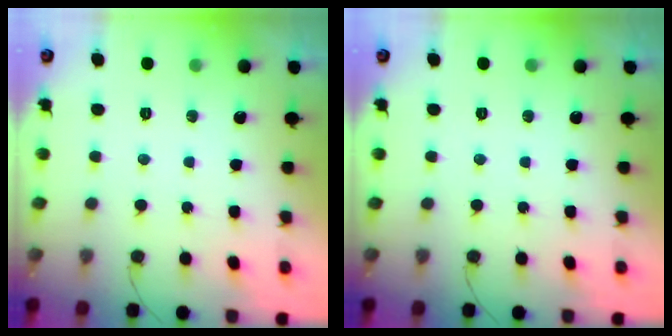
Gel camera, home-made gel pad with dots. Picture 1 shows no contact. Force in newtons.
{"total": 0.0}